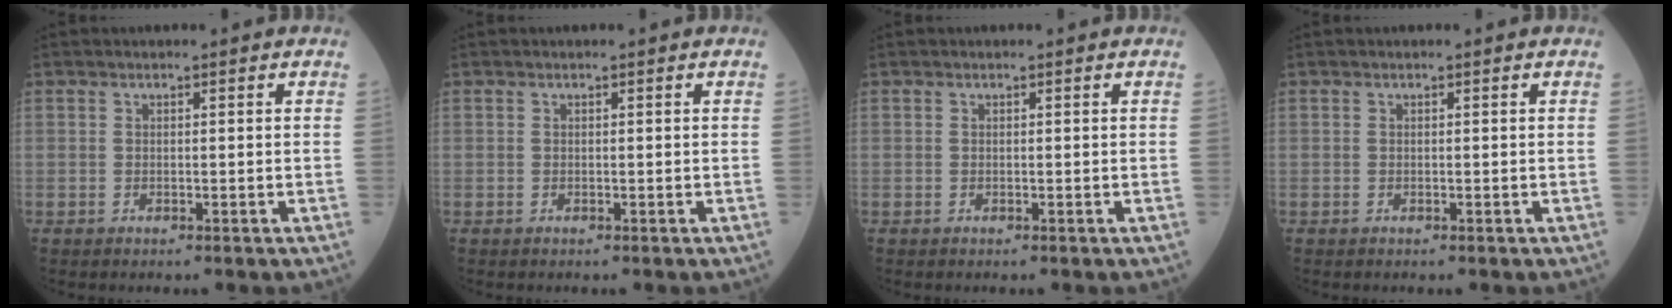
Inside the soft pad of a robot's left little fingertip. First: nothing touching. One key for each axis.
{"total": 0.0}
{"total": 0.0}
{"total": 0.0}